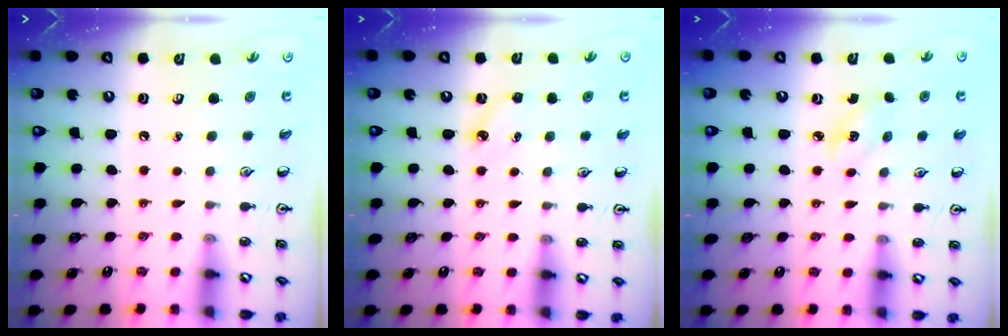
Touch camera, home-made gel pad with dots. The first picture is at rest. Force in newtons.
{"total": 3.1, "press": 3.0, "slide": 0.9}
{"total": 2.3, "press": 2.1, "slide": 0.8}